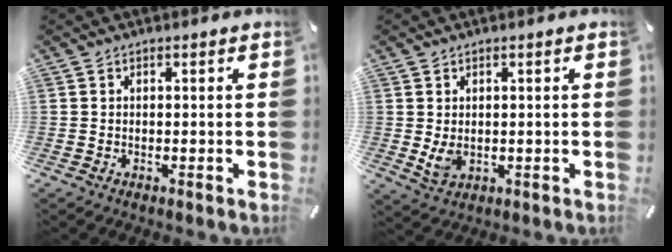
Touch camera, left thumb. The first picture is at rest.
{"total": 3.9, "force": [0.2, 2.7, 2.8], "torque": [-0.064, -0.007, -0.001]}